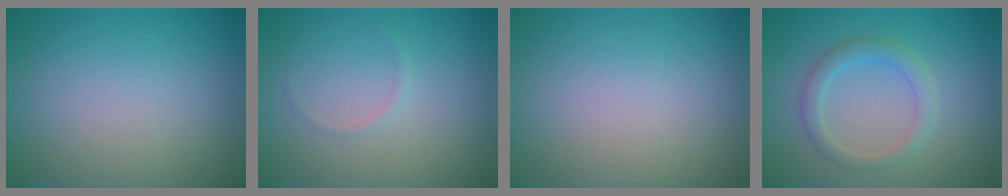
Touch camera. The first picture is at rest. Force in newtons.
{"total": 0.5, "press": 0.5, "slide": 0.1}
{"total": 0.0}
{"total": 2.4, "press": 2.4, "slide": 0.1}